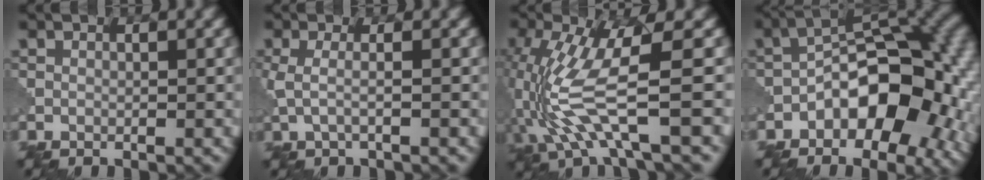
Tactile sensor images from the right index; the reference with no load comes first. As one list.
[{"total": 2.1, "force": [-0.1, 0.7, 2.0], "torque": [-0.045, -0.003, -0.005]}, {"total": 8.1, "force": [-1.7, 1.8, 7.7], "torque": [-0.184, -0.005, -0.031]}, {"total": 11.7, "force": [-3.4, 6.6, 9.1], "torque": [-0.114, 0.012, -0.062]}]